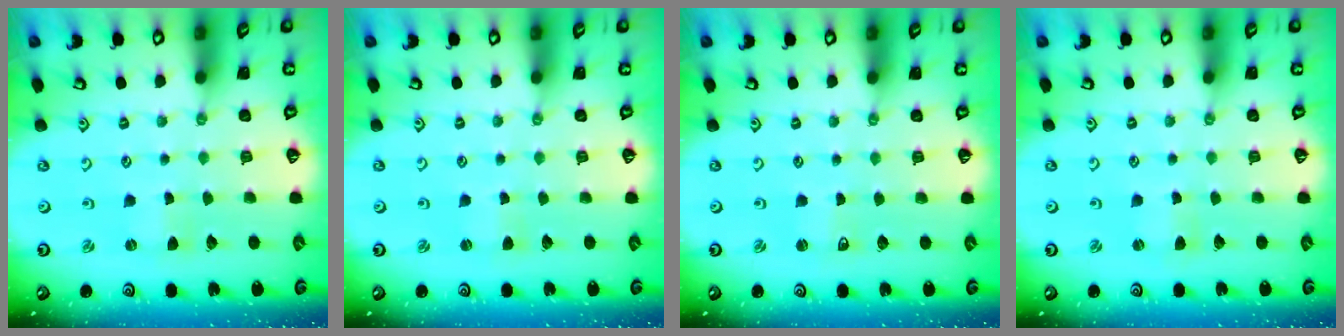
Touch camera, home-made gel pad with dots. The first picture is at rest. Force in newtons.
{"total": 1.9, "press": 1.9, "slide": 0.4}
{"total": 1.4, "press": 1.4, "slide": 0.0}
{"total": 0.6, "press": 0.6, "slide": 0.2}